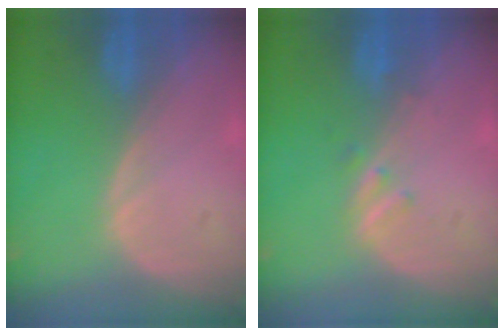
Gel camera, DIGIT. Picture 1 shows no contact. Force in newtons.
{"total": 1.4, "press": 1.4, "slide": 0.2}